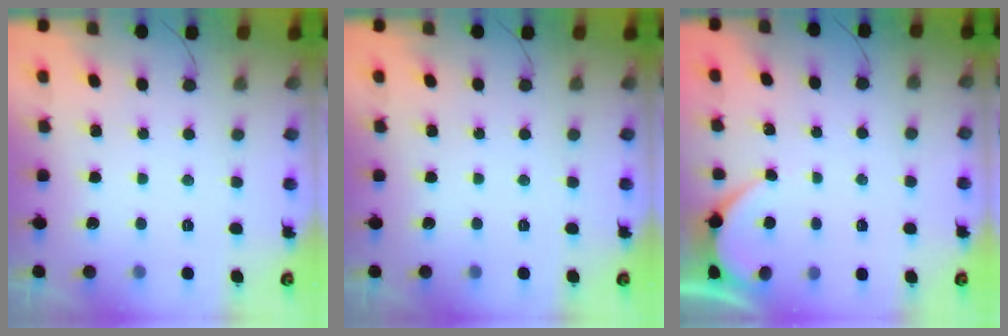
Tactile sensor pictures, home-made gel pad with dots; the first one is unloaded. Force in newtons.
{"total": 0.0}
{"total": 1.4, "press": 1.4, "slide": 0.2}